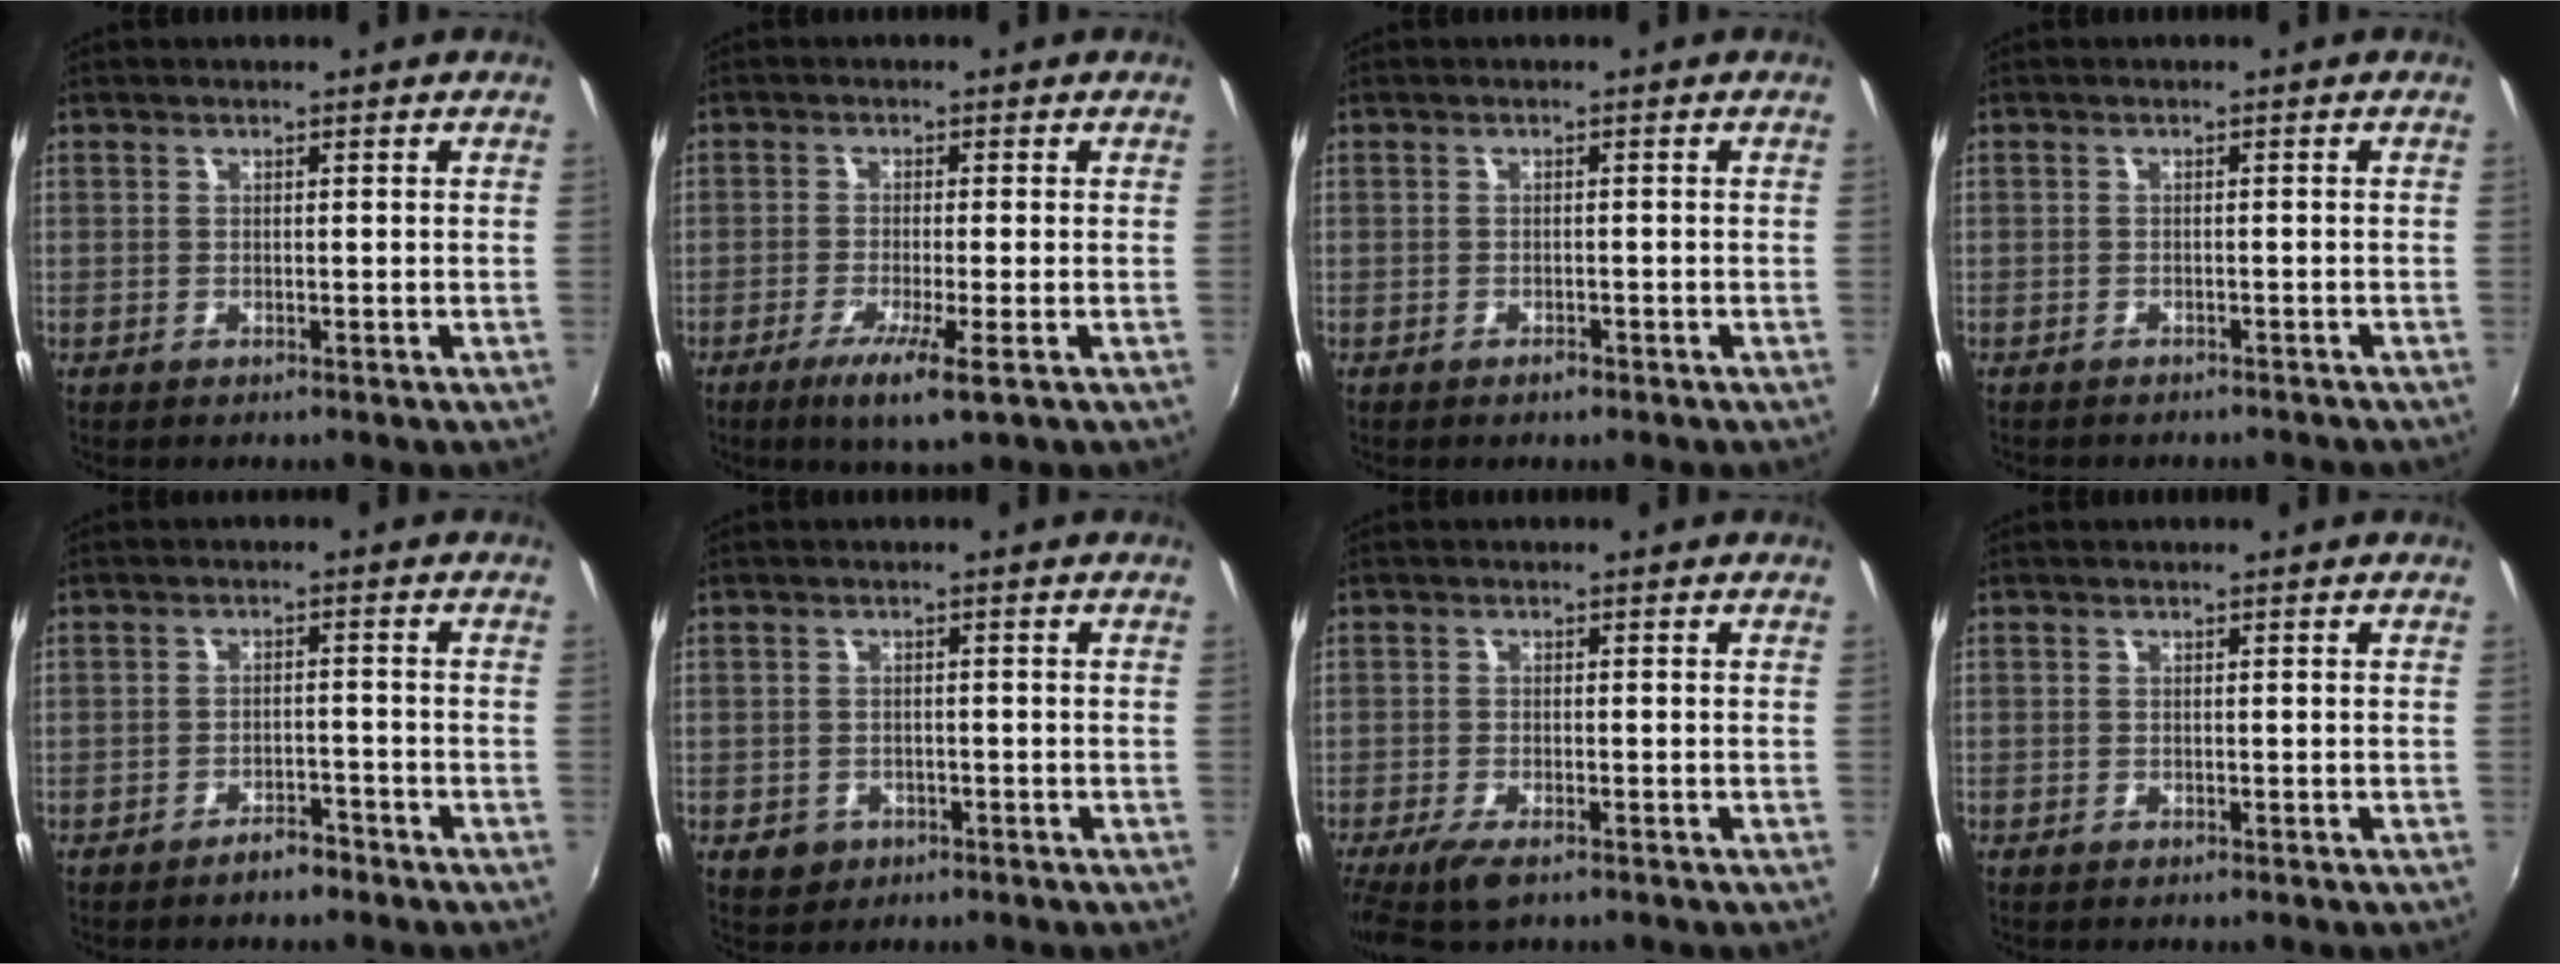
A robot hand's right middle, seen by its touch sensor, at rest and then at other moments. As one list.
[{"total": 6.1, "force": [-3.0, -0.2, 5.4], "torque": [-0.113, -0.020, -0.054]}, {"total": 1.0, "force": [-0.8, 0.4, 0.5], "torque": [-0.009, 0.000, -0.013]}, {"total": 2.8, "force": [-2.5, 1.2, 0.7], "torque": [-0.015, 0.002, -0.030]}, {"total": 3.2, "force": [-2.8, 1.0, 1.2], "torque": [-0.030, 0.005, -0.036]}, {"total": 3.7, "force": [-1.7, 3.0, 1.3], "torque": [-0.035, 0.000, -0.020]}, {"total": 5.7, "force": [-4.1, 1.7, 3.6], "torque": [-0.091, -0.022, -0.075]}, {"total": 0.7, "force": [-0.5, 0.5, -0.1], "torque": [-0.002, 0.003, -0.007]}]